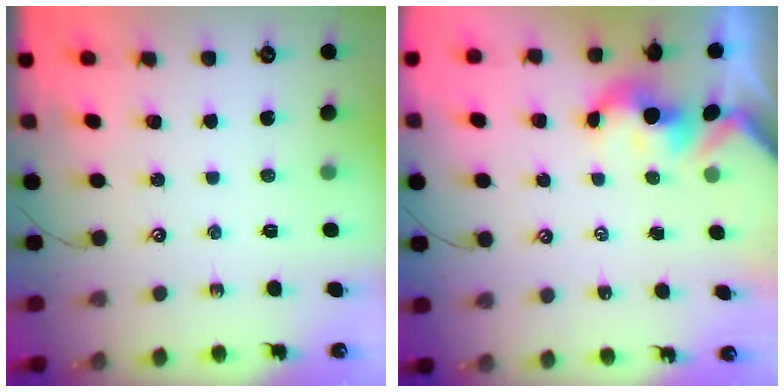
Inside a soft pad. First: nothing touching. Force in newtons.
{"total": 1.7, "press": 1.7, "slide": 0.2}